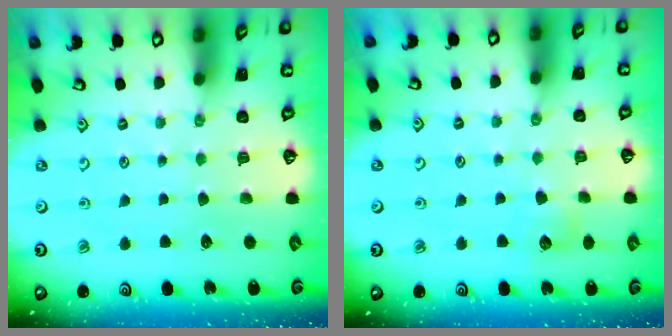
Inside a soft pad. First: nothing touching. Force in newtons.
{"total": 7.2, "press": 7.1, "slide": 0.8}